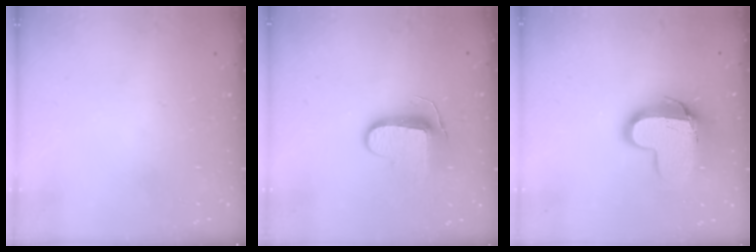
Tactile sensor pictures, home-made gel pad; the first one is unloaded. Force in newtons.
{"total": 9.6, "press": 9.6, "slide": 0.9}
{"total": 12.8, "press": 12.7, "slide": 1.4}